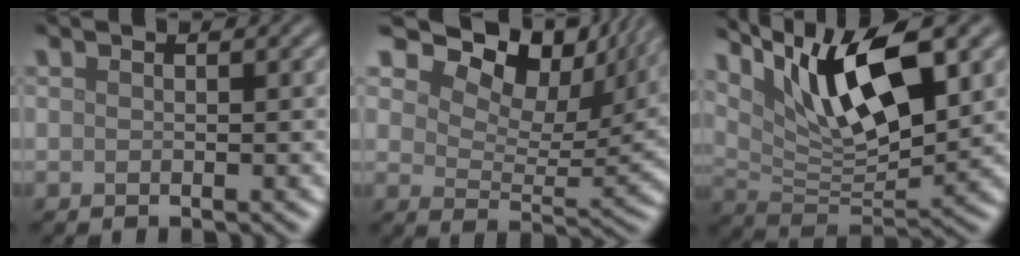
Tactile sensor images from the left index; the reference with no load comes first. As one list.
[{"total": 11.0, "force": [7.3, 5.8, 5.9], "torque": [-0.098, 0.003, 0.116]}, {"total": 10.9, "force": [5.1, 4.0, 8.8], "torque": [-0.157, -0.001, 0.095]}]